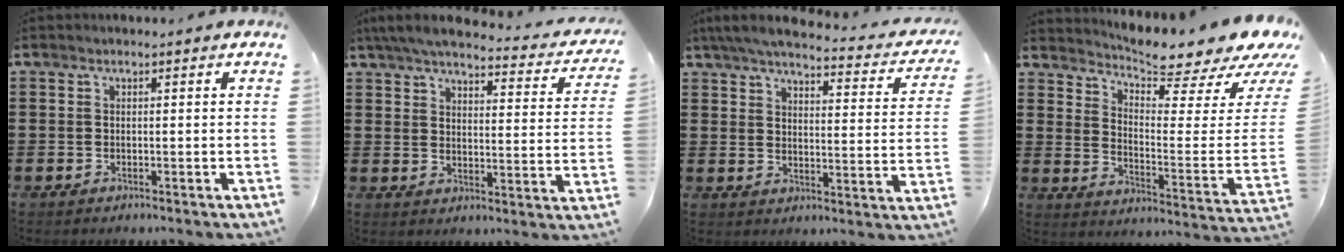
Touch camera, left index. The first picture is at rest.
{"total": 5.6, "force": [4.9, 0.2, 2.6], "torque": [-0.071, -0.028, 0.083]}
{"total": 5.3, "force": [4.6, 0.1, 2.6], "torque": [-0.072, -0.025, 0.076]}
{"total": 6.7, "force": [6.3, 0.1, 2.3], "torque": [-0.054, -0.068, 0.102]}